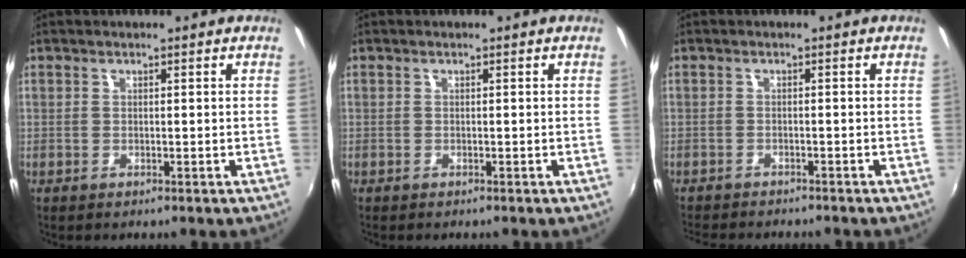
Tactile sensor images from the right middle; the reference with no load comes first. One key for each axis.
{"total": 0.0}
{"total": 5.9, "fx": -5.5, "fy": 0.9, "fz": 1.9, "tx": -0.051, "ty": -0.016, "tz": -0.084}